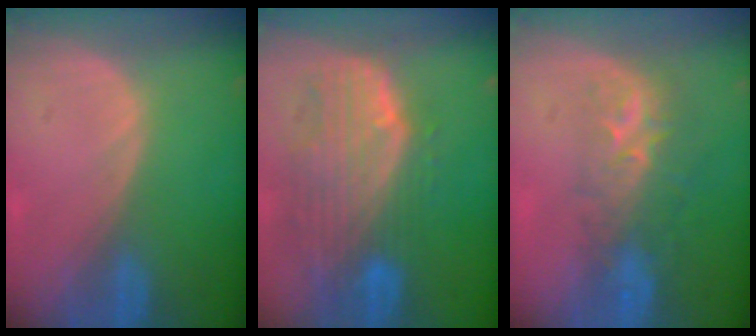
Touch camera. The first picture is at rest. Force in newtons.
{"total": 10.5, "press": 9.0, "slide": 5.4}
{"total": 8.7, "press": 7.2, "slide": 5.0}